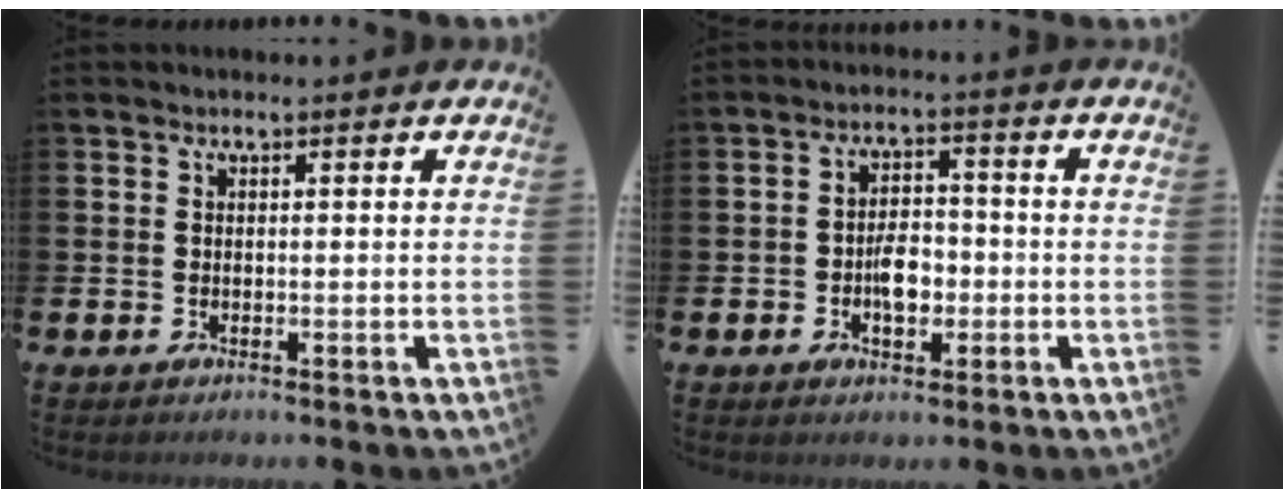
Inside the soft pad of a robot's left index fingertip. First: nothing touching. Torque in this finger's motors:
{"motor_torque": [0.33, -0.07, 0.12, 0.10]}